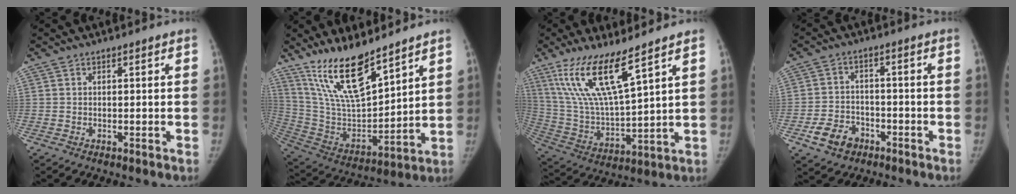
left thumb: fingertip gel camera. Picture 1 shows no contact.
{"total": 17.6, "force": [13.0, 4.8, 10.8], "torque": [-0.170, -0.074, 0.259]}
{"total": 16.1, "force": [9.9, 3.2, 12.3], "torque": [-0.245, -0.054, 0.209]}
{"total": 7.1, "force": [-3.8, 5.2, 3.0], "torque": [-0.041, 0.022, -0.062]}